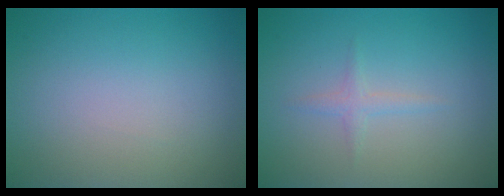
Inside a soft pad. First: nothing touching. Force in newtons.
{"total": 1.1, "press": 1.1, "slide": 0.1}